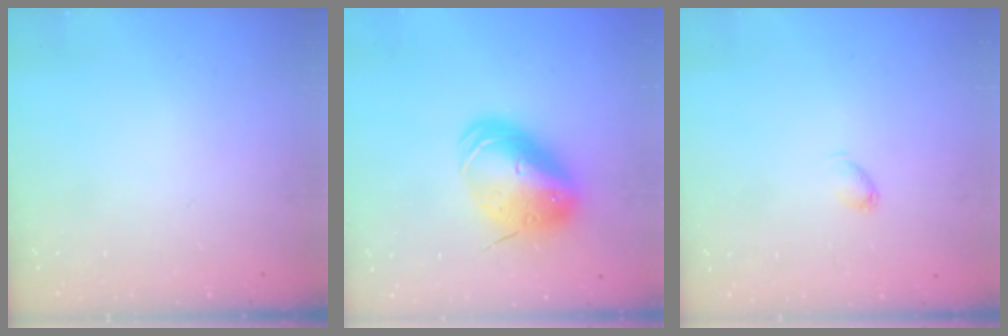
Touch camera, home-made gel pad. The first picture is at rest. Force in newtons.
{"total": 13.3, "press": 13.1, "slide": 2.6}
{"total": 2.5, "press": 2.4, "slide": 0.4}